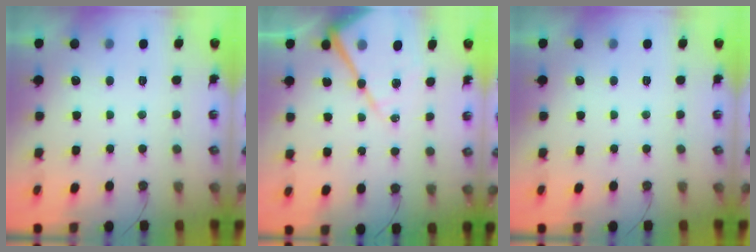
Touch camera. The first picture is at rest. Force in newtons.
{"total": 15.2, "press": 15.1, "slide": 1.3}
{"total": 0.0}